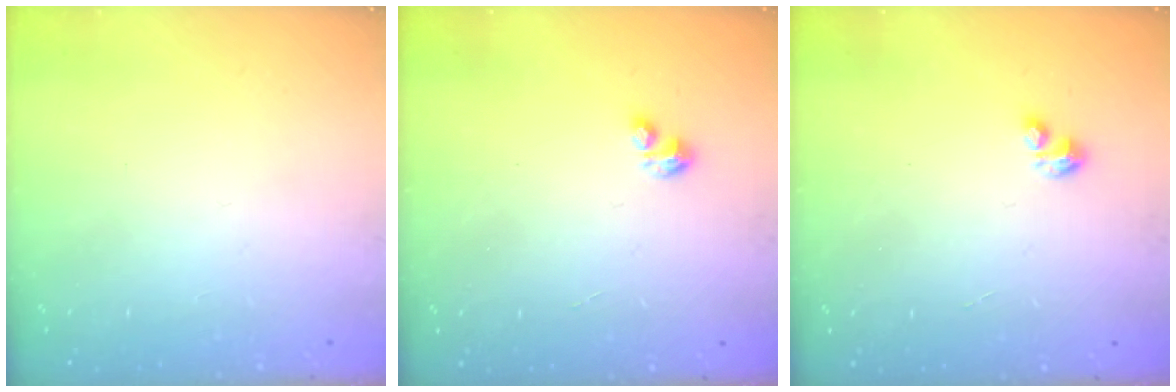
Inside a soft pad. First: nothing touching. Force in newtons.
{"total": 0.7, "press": 0.6, "slide": 0.2}
{"total": 0.7, "press": 0.6, "slide": 0.2}